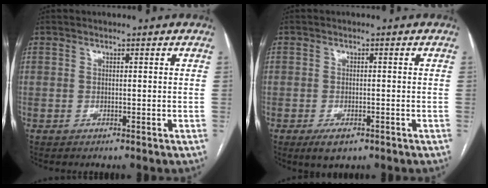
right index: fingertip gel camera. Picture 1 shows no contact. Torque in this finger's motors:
{"motor_torque": [-0.18, 0.14, -0.18, -0.08]}